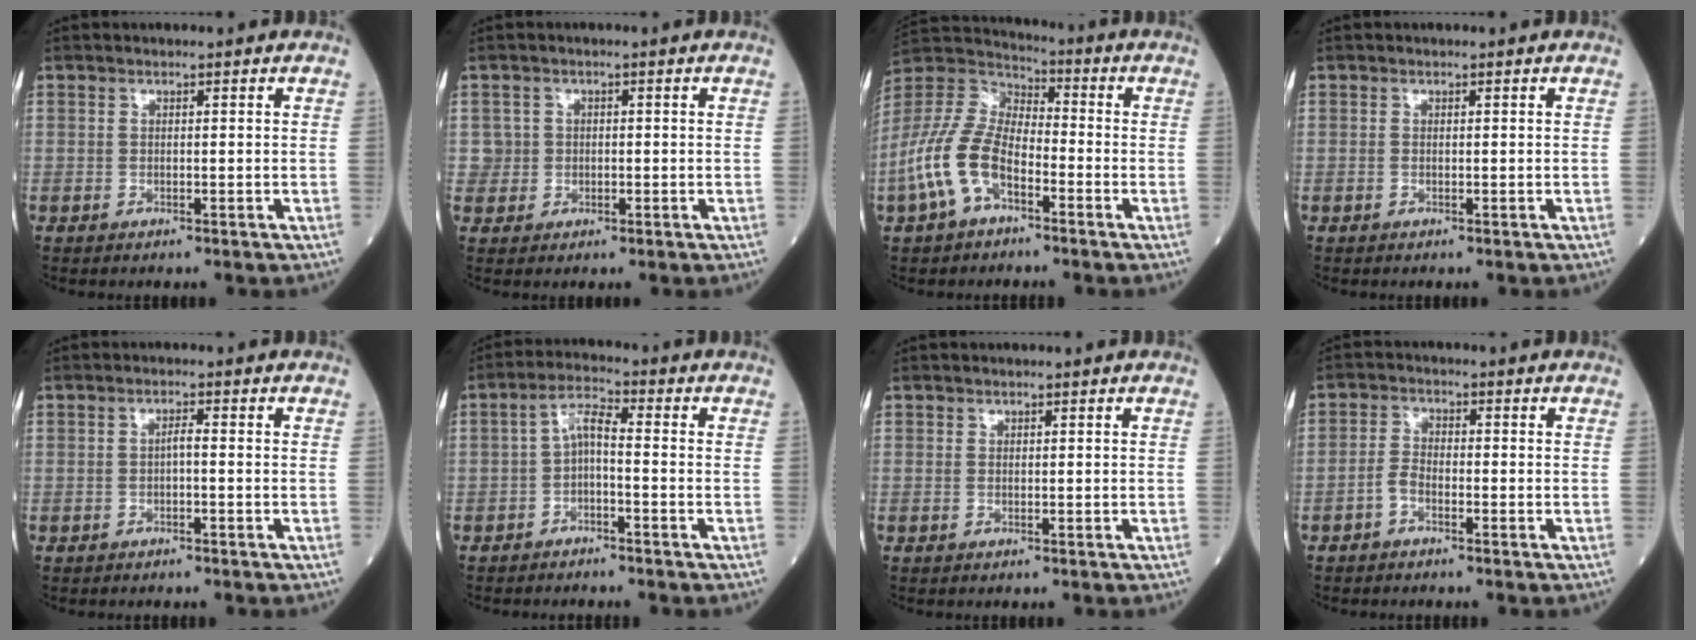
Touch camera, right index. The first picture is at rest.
{"total": 2.1, "force": [0.1, 2.1, -0.2], "torque": [0.010, 0.007, 0.003]}
{"total": 11.8, "force": [-4.9, 5.9, 9.0], "torque": [-0.219, 0.012, -0.101]}
{"total": 0.0}
{"total": 1.2, "force": [-0.3, 0.1, 1.1], "torque": [-0.019, 0.003, -0.006]}
{"total": 4.1, "force": [-0.9, 1.2, 3.8], "torque": [-0.071, 0.015, -0.020]}
{"total": 0.0}
{"total": 2.4, "force": [-1.4, 1.1, 1.5], "torque": [-0.031, 0.004, -0.030]}